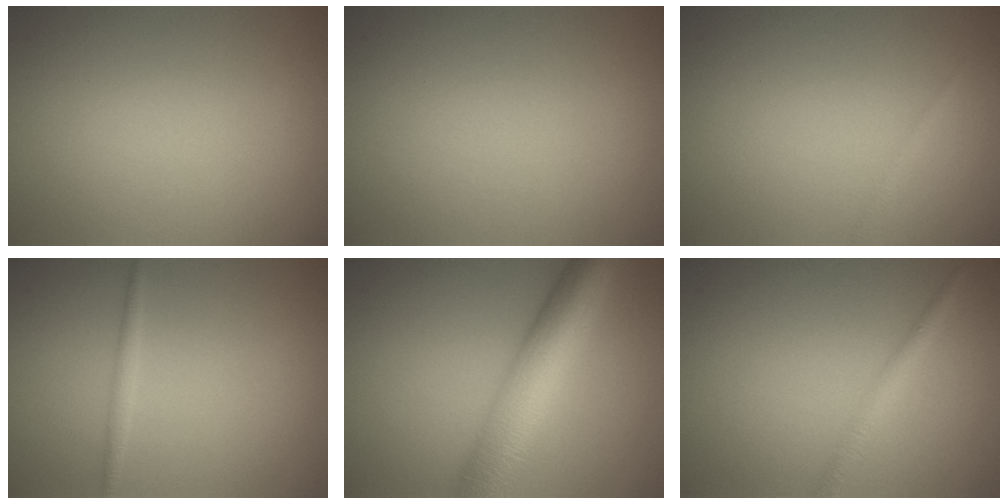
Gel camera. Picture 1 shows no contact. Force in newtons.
{"total": 0.0}
{"total": 0.6, "press": 0.5, "slide": 0.0}
{"total": 1.0, "press": 1.0, "slide": 0.0}
{"total": 8.5, "press": 8.5, "slide": 0.1}
{"total": 1.9, "press": 1.9, "slide": 0.0}